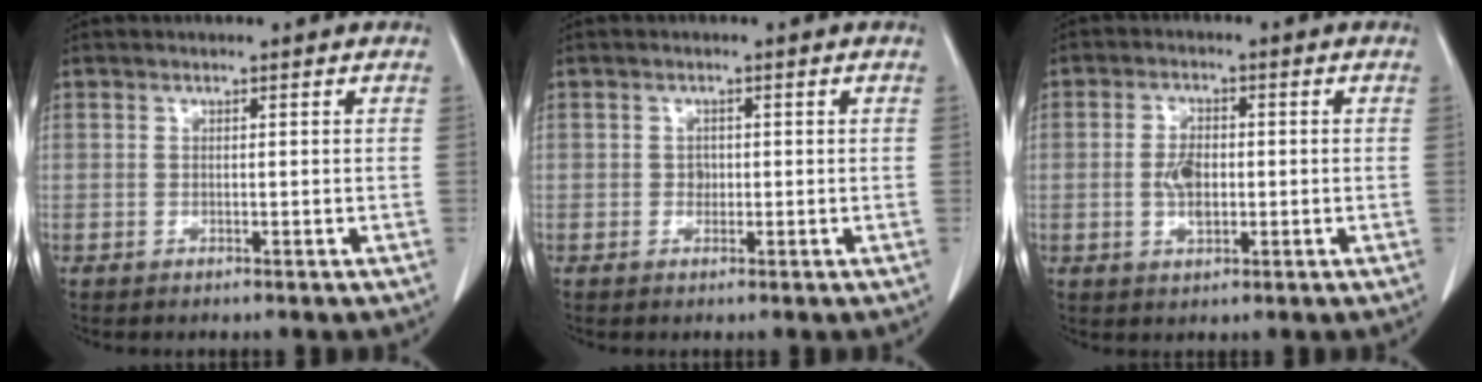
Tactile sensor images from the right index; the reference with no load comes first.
{"total": 1.1, "force": [-0.1, 1.0, 0.6], "torque": [-0.008, 0.003, 0.000]}
{"total": 4.4, "force": [-0.4, 2.2, 3.8], "torque": [-0.075, 0.002, -0.007]}